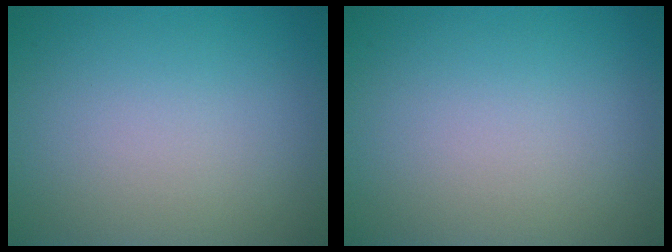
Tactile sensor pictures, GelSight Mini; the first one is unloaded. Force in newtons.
{"total": 0.0}